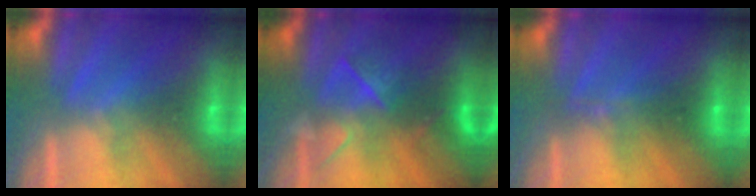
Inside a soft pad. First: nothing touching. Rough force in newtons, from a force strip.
{"total": 2.6}
{"total": 2.3}